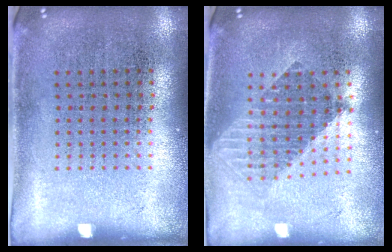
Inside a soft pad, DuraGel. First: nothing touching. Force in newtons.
{"total": 1.6, "press": 1.4, "slide": 0.9}